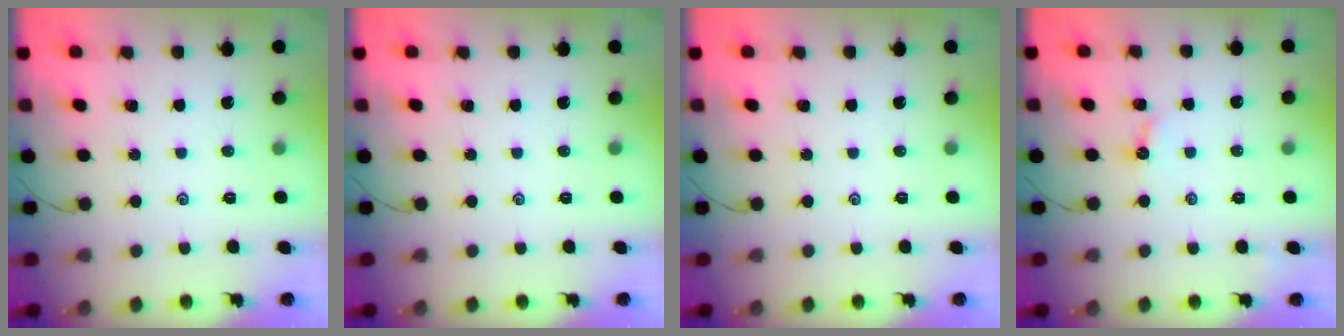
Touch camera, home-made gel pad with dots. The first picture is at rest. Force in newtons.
{"total": 0.0}
{"total": 0.0}
{"total": 4.6, "press": 4.5, "slide": 0.7}